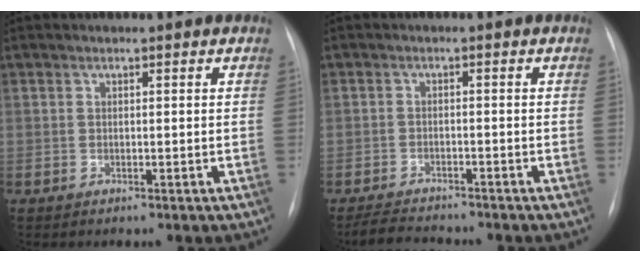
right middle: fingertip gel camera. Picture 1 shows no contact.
{"total": 5.3, "force": [-5.1, 0.6, 1.6], "torque": [-0.029, -0.019, -0.083]}